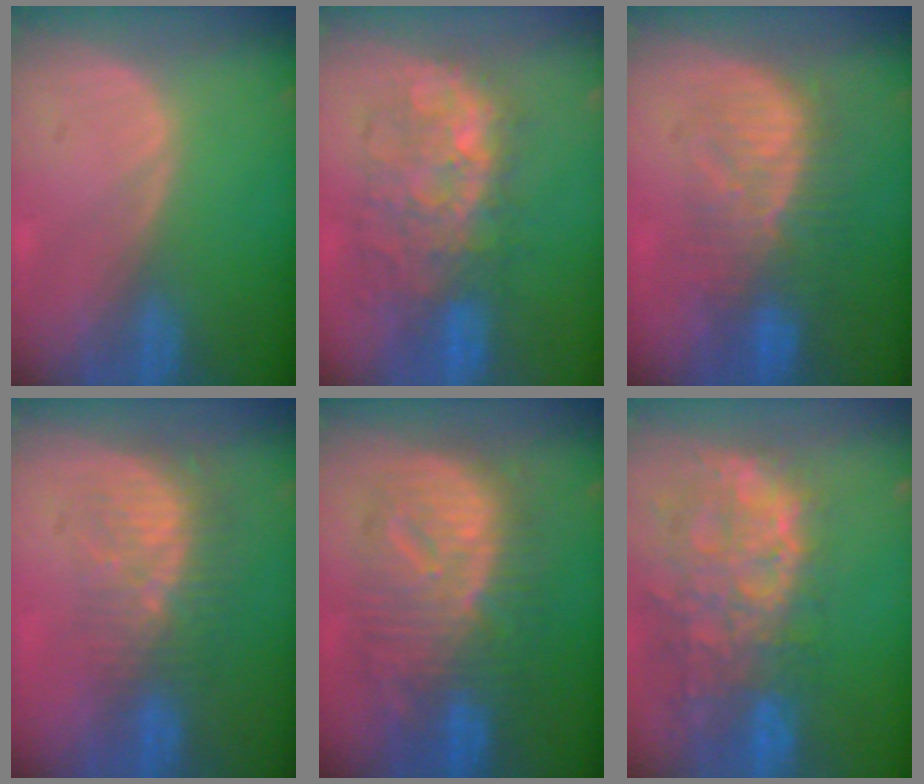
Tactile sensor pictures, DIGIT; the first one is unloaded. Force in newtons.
{"total": 9.6, "press": 9.3, "slide": 2.3}
{"total": 8.9, "press": 8.5, "slide": 2.4}
{"total": 8.6, "press": 7.4, "slide": 4.5}
{"total": 12.5, "press": 12.4, "slide": 1.1}
{"total": 13.7, "press": 11.2, "slide": 7.9}